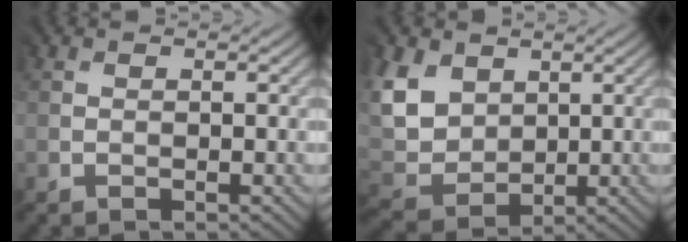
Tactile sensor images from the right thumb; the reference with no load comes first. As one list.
[{"total": 9.0, "force": [4.1, 7.0, 4.0], "torque": [-0.151, 0.005, 0.084]}]